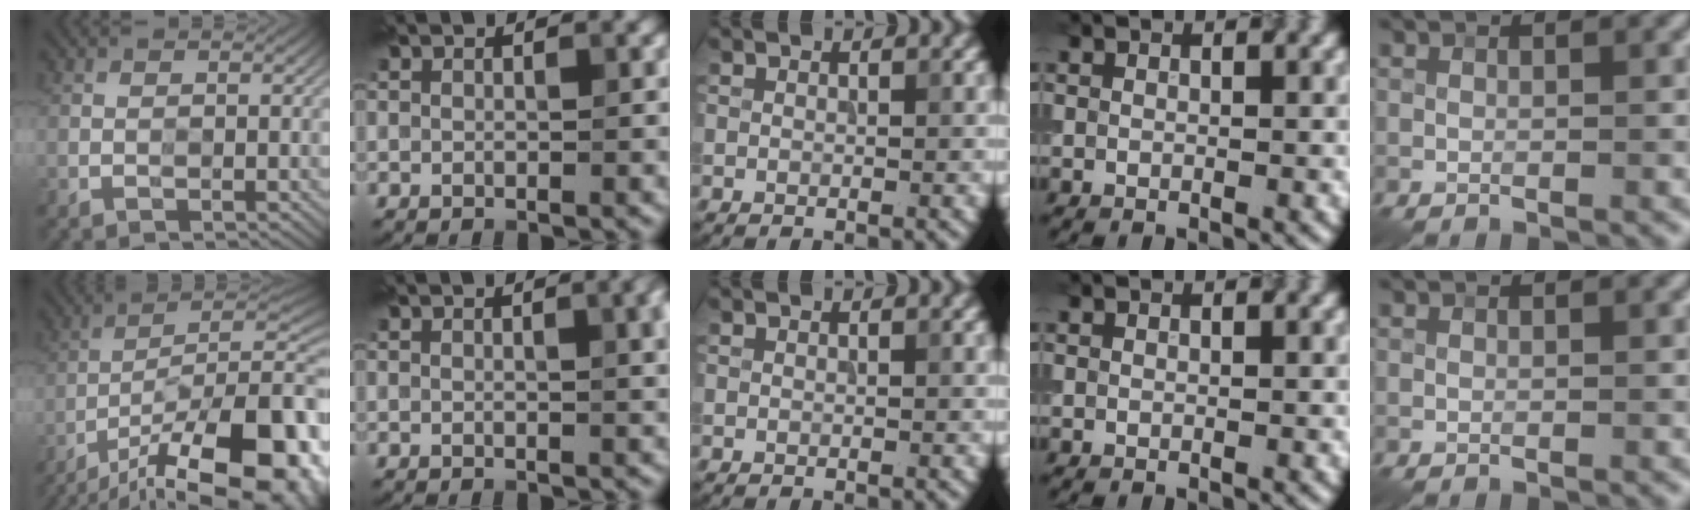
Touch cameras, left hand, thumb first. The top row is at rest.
{"thumb": {"total": 20.9, "force": [-13.0, 7.4, 14.6], "torque": [-0.188, -0.015, -0.198]}, "index": {"total": 4.5, "force": [1.2, 1.9, 3.9], "torque": [-0.033, 0.006, 0.020]}}